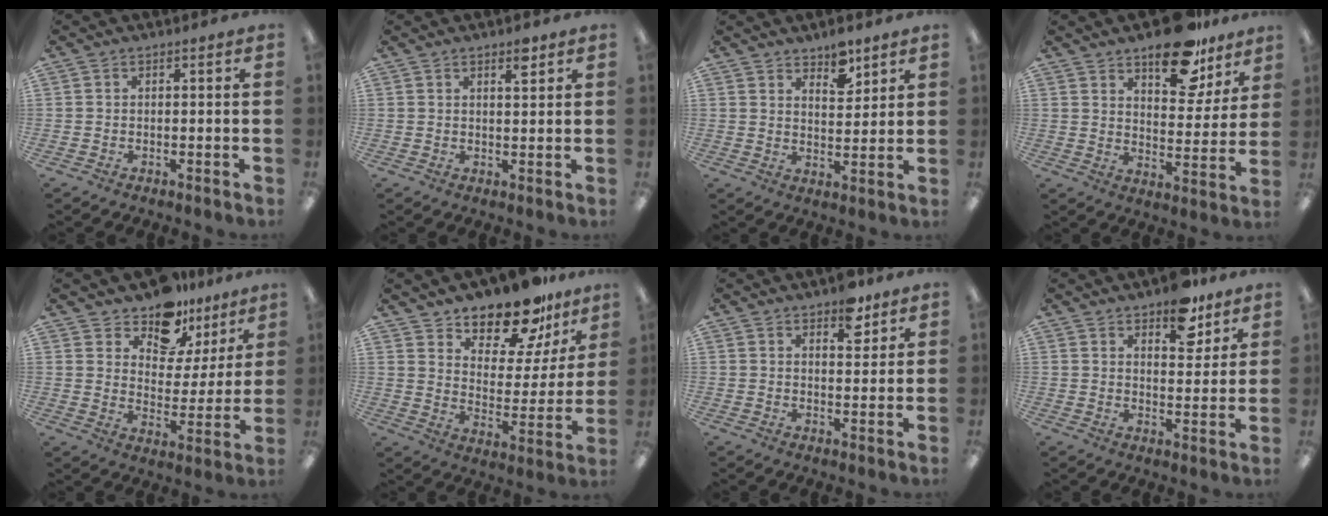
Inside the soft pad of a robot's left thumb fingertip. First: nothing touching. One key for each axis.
{"total": 3.1, "fx": 2.3, "fy": 0.8, "fz": 2.0, "tx": -0.029, "ty": -0.006, "tz": 0.037}
{"total": 5.7, "fx": 4.9, "fy": 2.4, "fz": 1.9, "tx": -0.009, "ty": -0.034, "tz": 0.084}
{"total": 15.0, "fx": 10.9, "fy": 6.8, "fz": 7.7, "tx": -0.089, "ty": -0.066, "tz": 0.186}
{"total": 11.9, "fx": 10.2, "fy": 5.7, "fz": 2.1, "tx": -0.039, "ty": -0.086, "tz": 0.191}
{"total": 15.1, "fx": 13.3, "fy": 5.3, "fz": 4.8, "tx": -0.079, "ty": -0.108, "tz": 0.233}
{"total": 6.9, "fx": 4.8, "fy": 3.3, "fz": 3.5, "tx": -0.024, "ty": -0.028, "tz": 0.078}
{"total": 9.5, "fx": 7.0, "fy": 4.6, "fz": 4.5, "tx": -0.036, "ty": -0.042, "tz": 0.118}